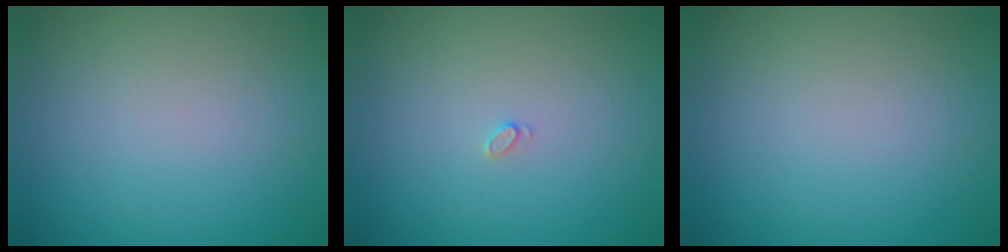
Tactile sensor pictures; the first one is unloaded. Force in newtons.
{"total": 0.6, "press": 0.6, "slide": 0.1}
{"total": 0.0}